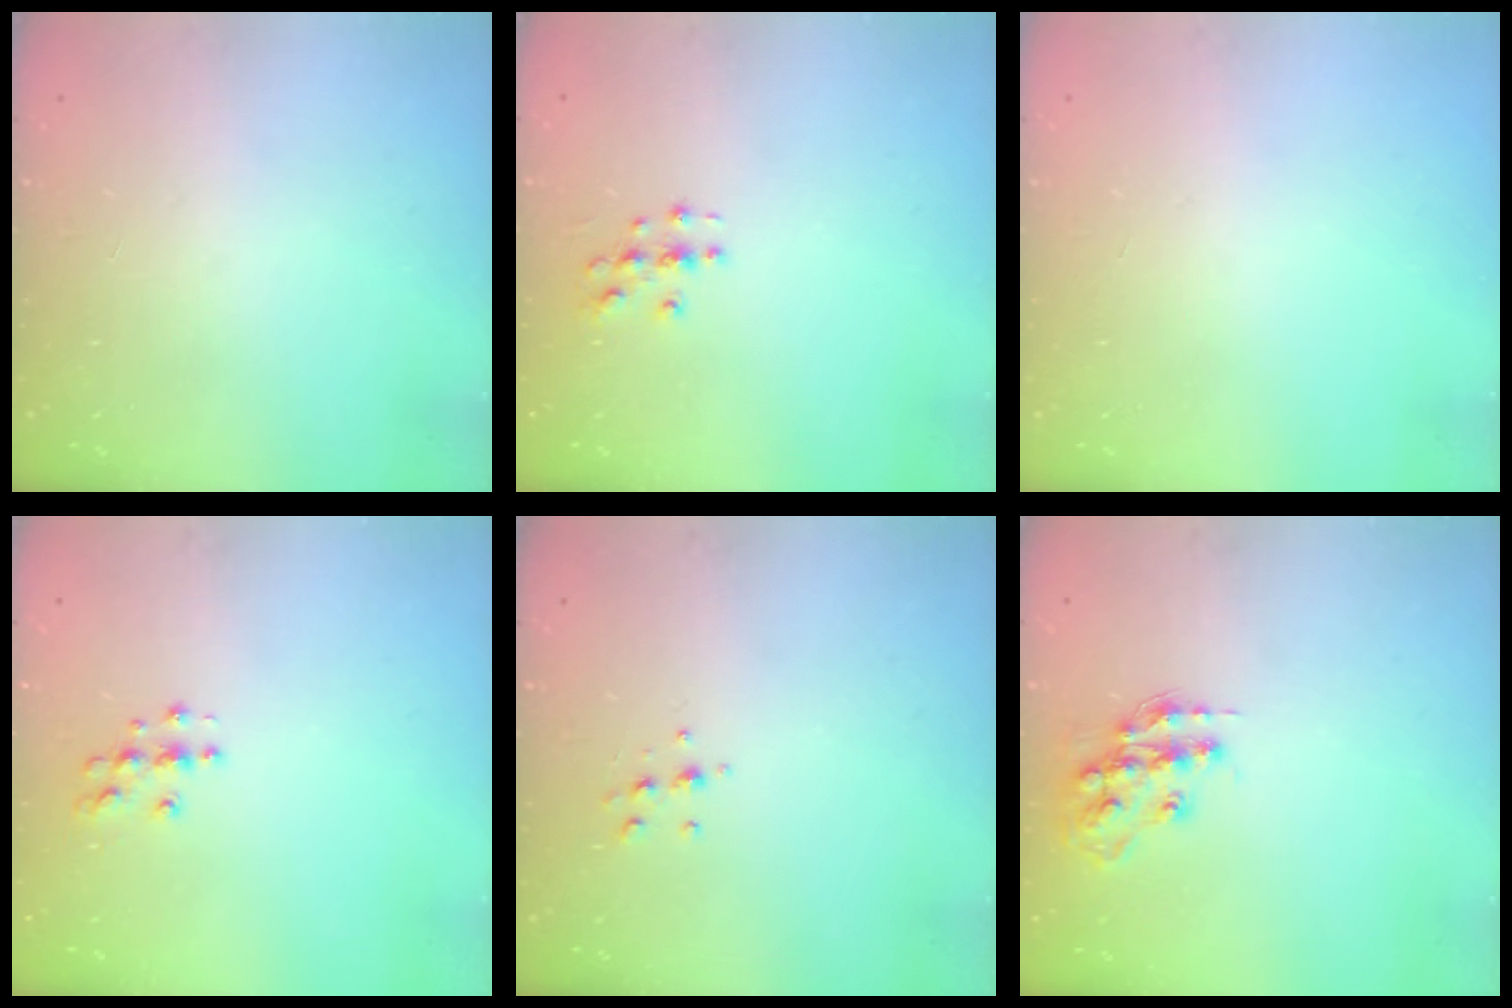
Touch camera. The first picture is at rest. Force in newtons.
{"total": 3.0, "press": 3.0, "slide": 0.3}
{"total": 0.0}
{"total": 4.5, "press": 4.4, "slide": 0.4}
{"total": 5.8, "press": 5.8, "slide": 0.6}
{"total": 13.3, "press": 13.3, "slide": 0.8}